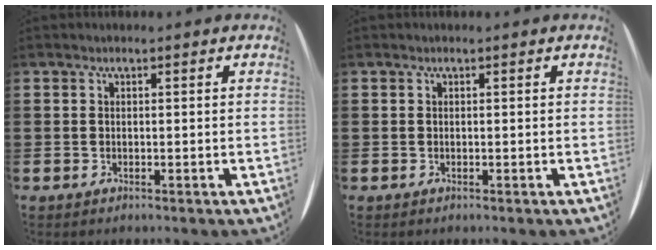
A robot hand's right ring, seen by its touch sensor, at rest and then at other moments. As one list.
[{"total": 0.0}]